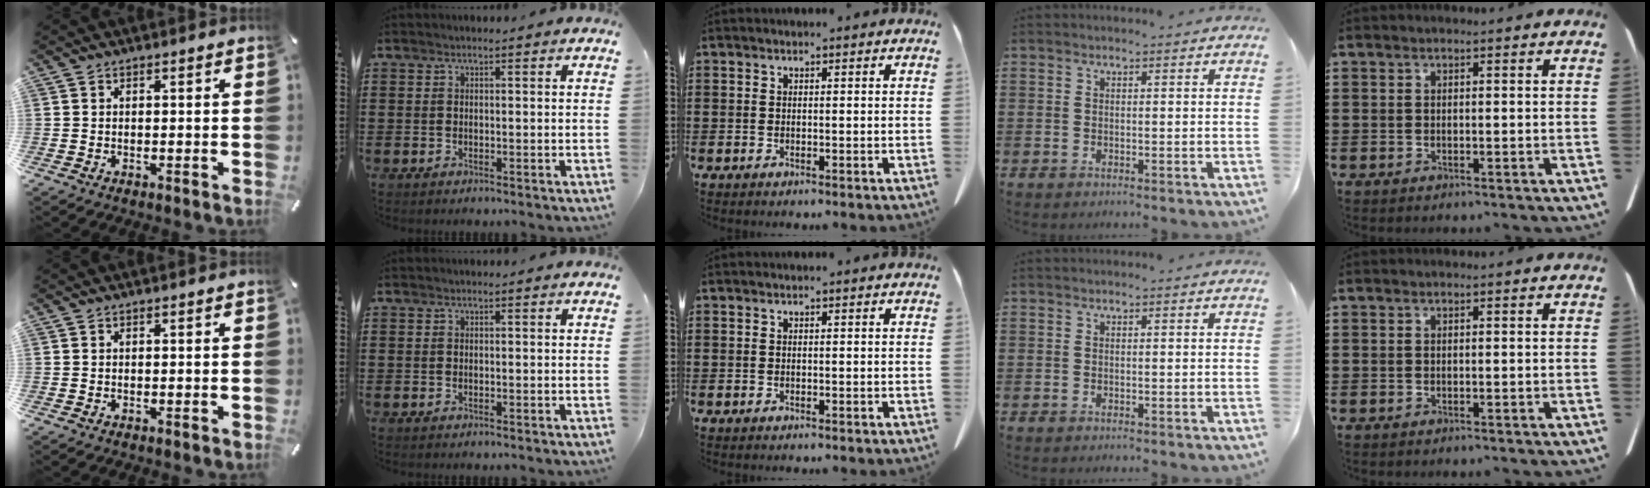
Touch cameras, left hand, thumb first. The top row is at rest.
{}